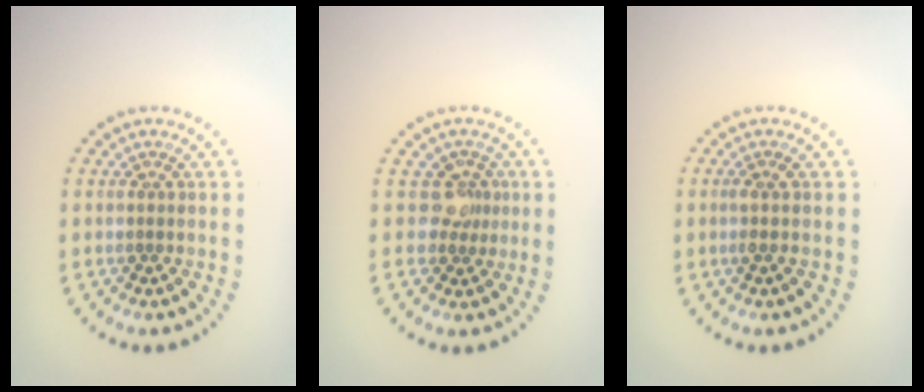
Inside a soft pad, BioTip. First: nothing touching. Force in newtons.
{"total": 2.1, "press": 1.5, "slide": 1.4}
{"total": 0.7, "press": 0.5, "slide": 0.5}